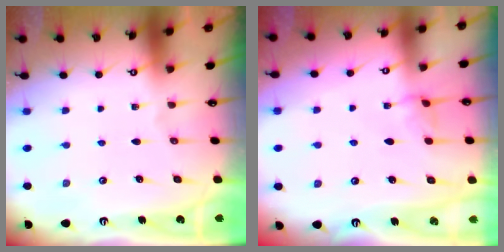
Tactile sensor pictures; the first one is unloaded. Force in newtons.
{"total": 2.8, "press": 2.8, "slide": 0.4}